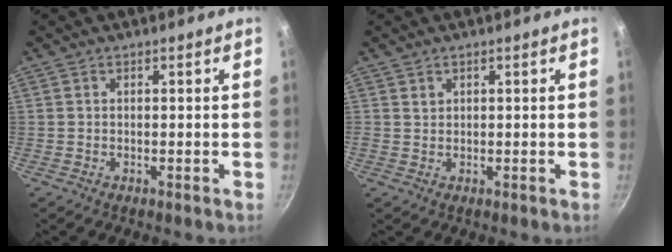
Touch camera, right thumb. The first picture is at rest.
{"total": 1.1, "force": [0.6, 0.9, 0.3], "torque": [0.000, 0.001, 0.009]}